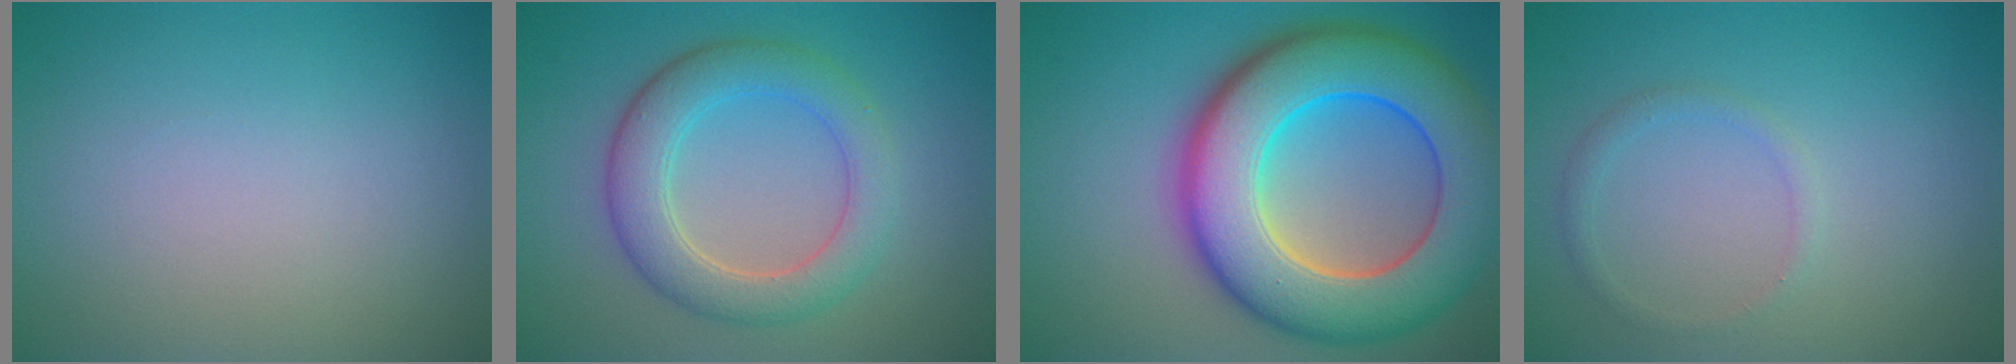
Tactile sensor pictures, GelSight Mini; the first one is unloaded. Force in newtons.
{"total": 5.3, "press": 5.2, "slide": 0.5}
{"total": 13.4, "press": 13.4, "slide": 0.4}
{"total": 1.1, "press": 1.1, "slide": 0.1}